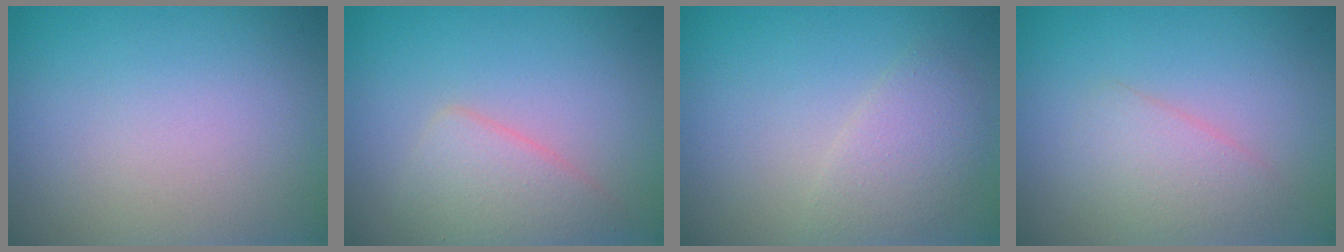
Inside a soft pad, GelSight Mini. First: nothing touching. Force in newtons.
{"total": 2.8, "press": 2.8, "slide": 0.2}
{"total": 2.3, "press": 2.3, "slide": 0.1}
{"total": 2.3, "press": 2.3, "slide": 0.1}